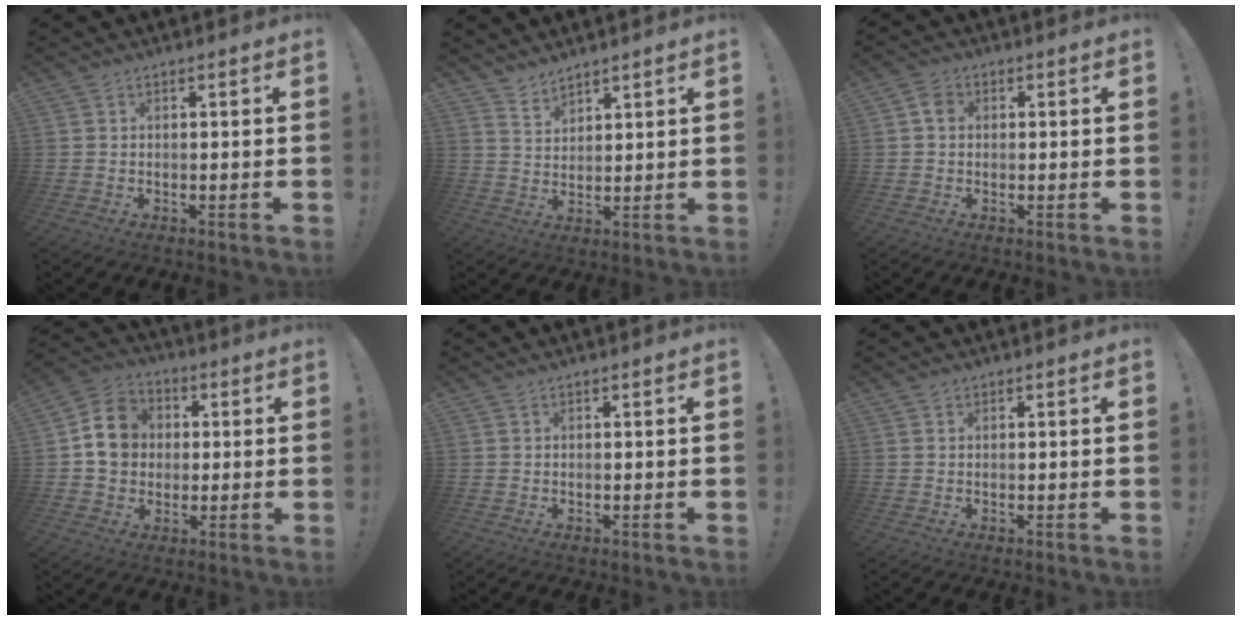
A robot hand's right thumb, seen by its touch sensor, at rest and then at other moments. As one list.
[{"total": 4.5, "force": [4.2, 1.5, 0.7], "torque": [-0.019, -0.028, 0.081]}, {"total": 3.4, "force": [0.6, 2.7, 1.9], "torque": [-0.029, 0.004, 0.011]}, {"total": 12.3, "force": [1.5, 10.9, 5.6], "torque": [-0.077, 0.015, 0.039]}, {"total": 0.0}, {"total": 0.5, "force": [0.4, 0.4, 0.1], "torque": [-0.002, 0.000, 0.007]}]